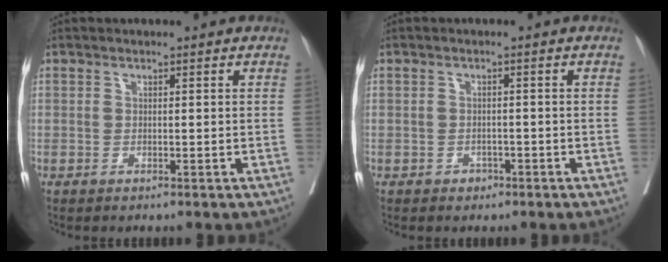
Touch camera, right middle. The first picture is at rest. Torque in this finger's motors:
{"motor_torque": [0.14, -0.07, 0.03, 0.01]}